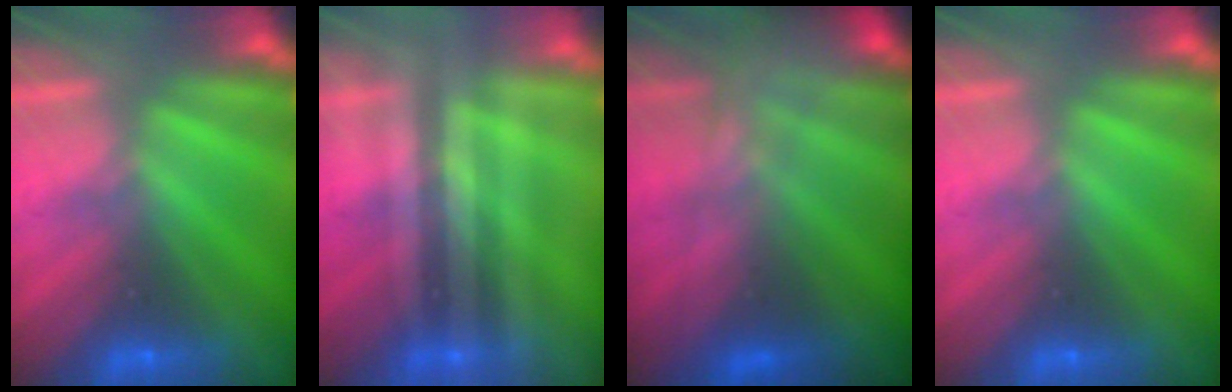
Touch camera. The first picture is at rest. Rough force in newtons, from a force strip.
{"total": 1.9}
{"total": 6.3}
{"total": 0.0}